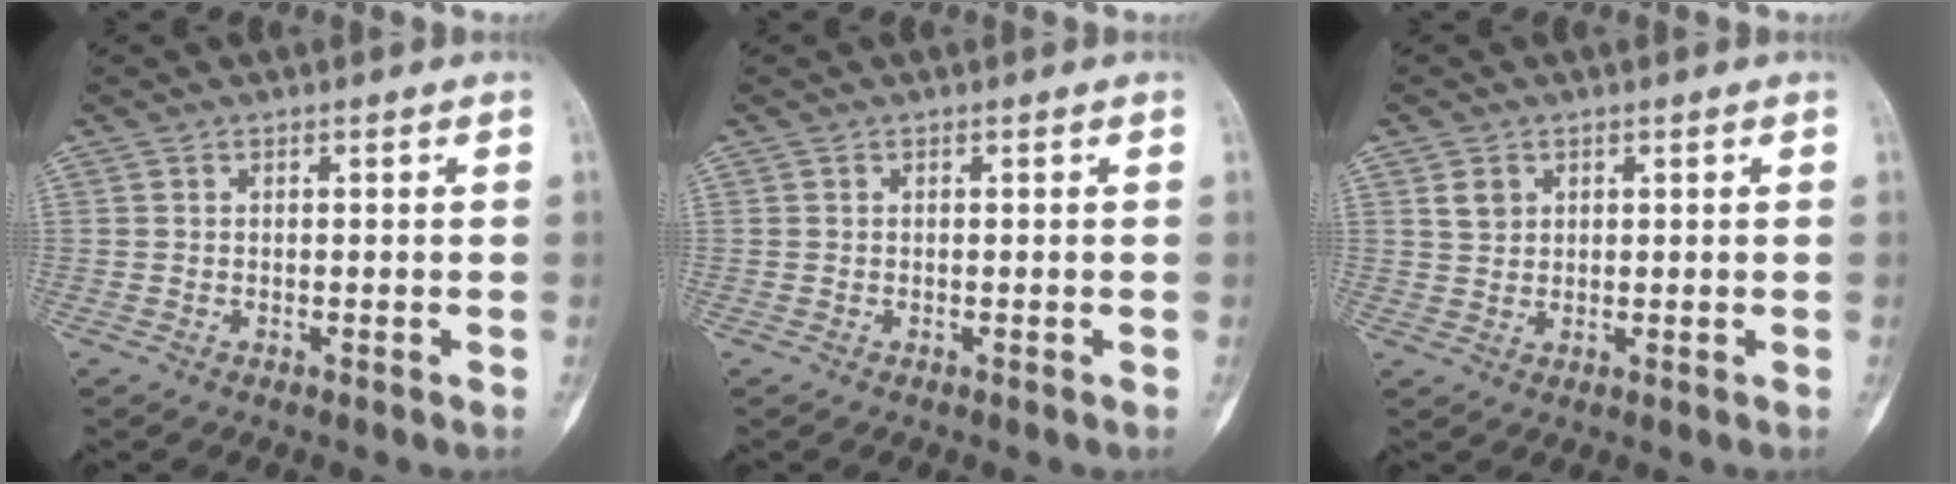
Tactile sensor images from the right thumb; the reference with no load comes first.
{"total": 0.0}
{"total": 2.8, "force": [1.3, 2.1, 1.1], "torque": [-0.013, -0.004, 0.029]}